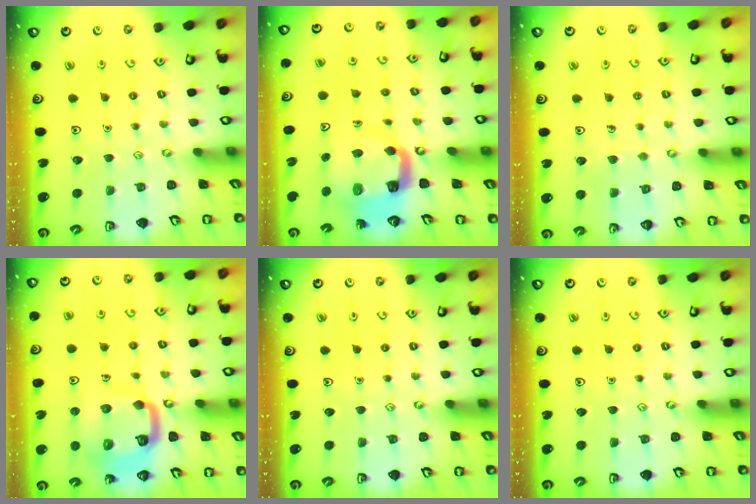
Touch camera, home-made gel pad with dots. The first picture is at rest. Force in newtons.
{"total": 7.2, "press": 7.2, "slide": 0.9}
{"total": 4.9, "press": 4.9, "slide": 0.3}
{"total": 12.4, "press": 12.4, "slide": 1.2}
{"total": 0.0}
{"total": 0.0}